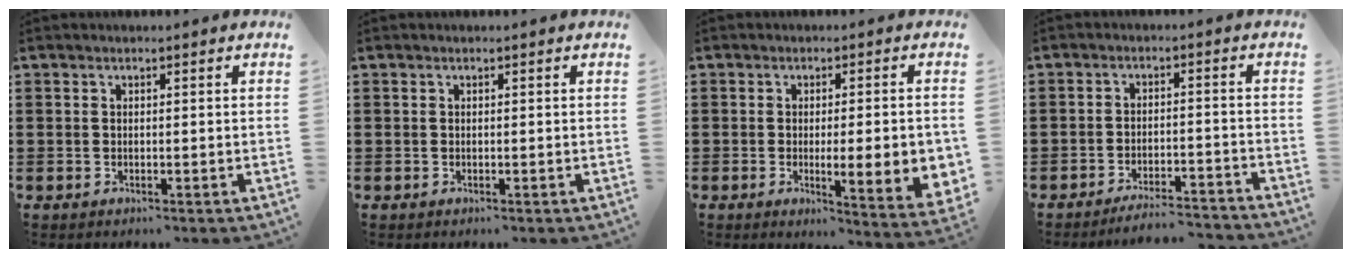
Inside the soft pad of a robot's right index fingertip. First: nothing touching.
{"total": 0.0}
{"total": 6.8, "force": [-0.8, 1.2, 6.6], "torque": [-0.097, -0.014, -0.011]}
{"total": 4.3, "force": [-4.1, 0.1, 1.1], "torque": [-0.020, 0.000, -0.081]}